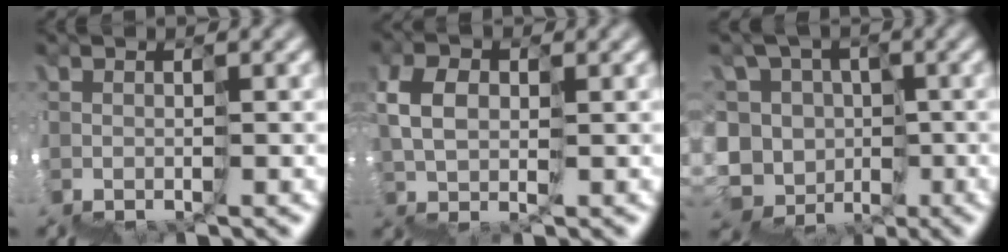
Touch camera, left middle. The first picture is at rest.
{"total": 2.0, "force": [1.8, 0.6, 0.6], "torque": [-0.007, 0.026, 0.036]}
{"total": 8.9, "force": [-3.2, 8.2, 0.3], "torque": [-0.030, 0.032, -0.055]}